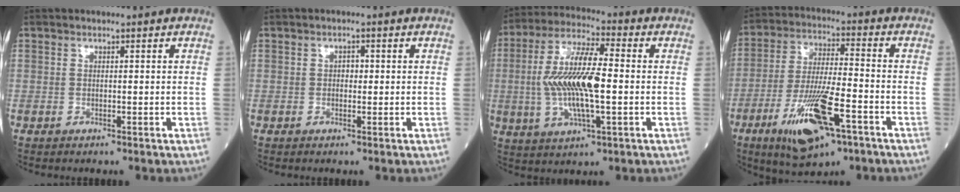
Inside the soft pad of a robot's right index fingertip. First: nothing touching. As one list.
[{"total": 1.2, "force": [0.1, 0.8, 0.9], "torque": [-0.011, 0.004, 0.002]}, {"total": 13.2, "force": [-0.7, 3.0, 12.8], "torque": [-0.264, 0.006, -0.012]}, {"total": 14.2, "force": [-6.8, 3.3, 12.1], "torque": [-0.235, -0.018, -0.112]}]